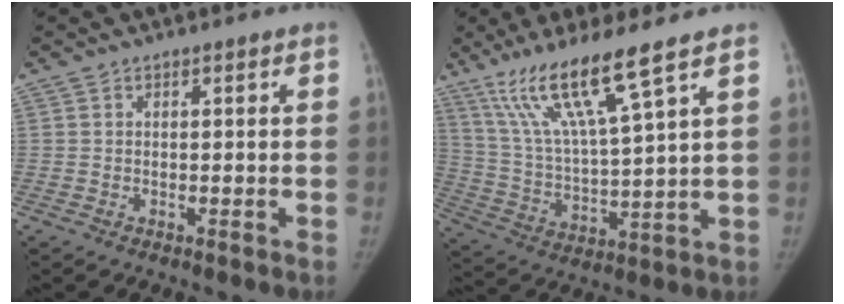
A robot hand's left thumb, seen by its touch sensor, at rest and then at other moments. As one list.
[{"total": 14.8, "force": [9.6, 0.8, 11.2], "torque": [-0.216, -0.043, 0.194]}]